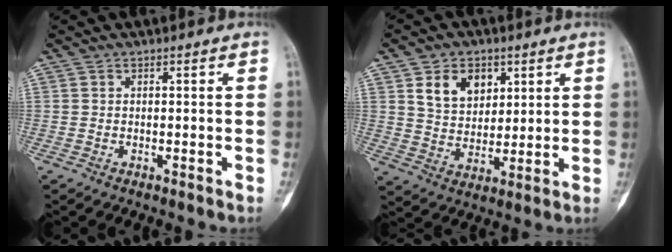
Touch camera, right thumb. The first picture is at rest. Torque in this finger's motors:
{"motor_torque": [-0.20, 0.28, 0.40, 0.07, 0.24]}